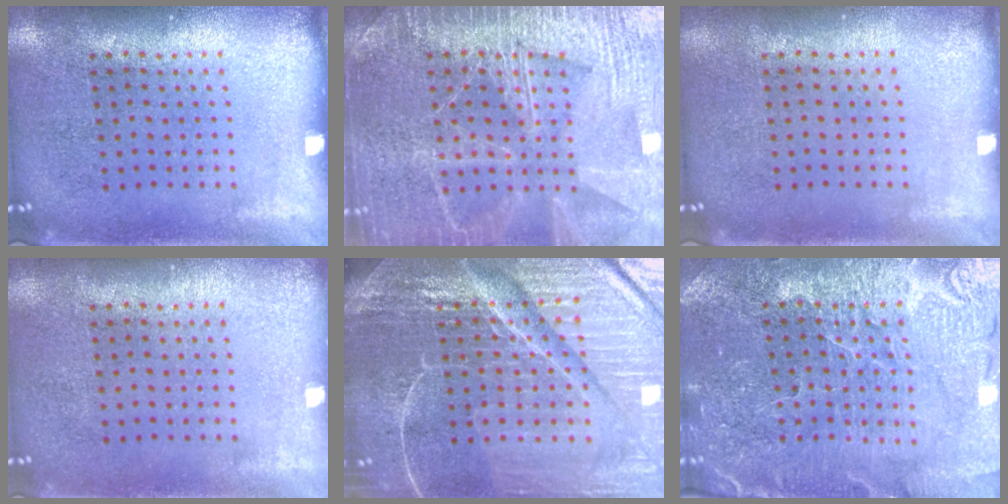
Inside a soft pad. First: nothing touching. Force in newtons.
{"total": 4.8, "press": 4.7, "slide": 0.6}
{"total": 0.0}
{"total": 0.0}
{"total": 6.8, "press": 6.0, "slide": 3.3}
{"total": 3.3, "press": 3.3, "slide": 0.3}